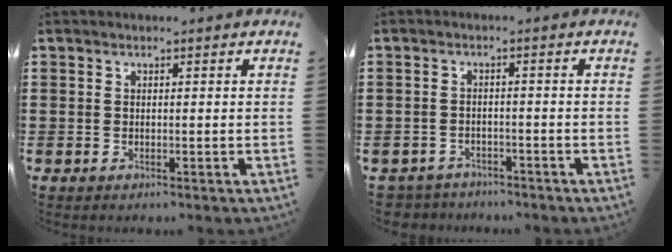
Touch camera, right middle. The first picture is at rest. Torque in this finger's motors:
{"motor_torque": [0.57, -0.43, 0.14, 0.03]}